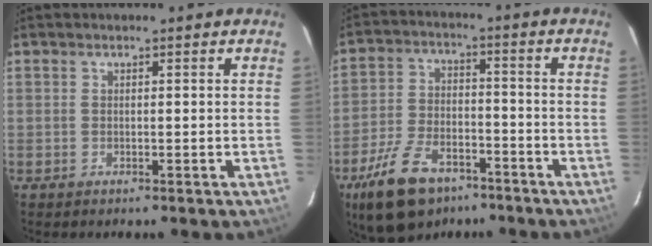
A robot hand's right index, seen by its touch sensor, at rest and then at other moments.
{"total": 14.8, "force": [-9.4, 7.8, 8.3], "torque": [-0.185, -0.005, -0.162]}